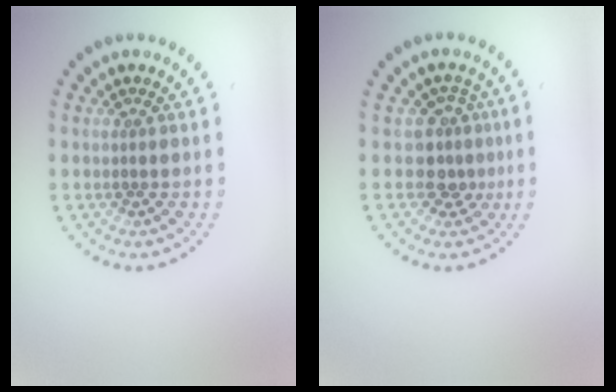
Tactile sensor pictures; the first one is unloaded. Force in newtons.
{"total": 2.6, "press": 2.0, "slide": 1.7}